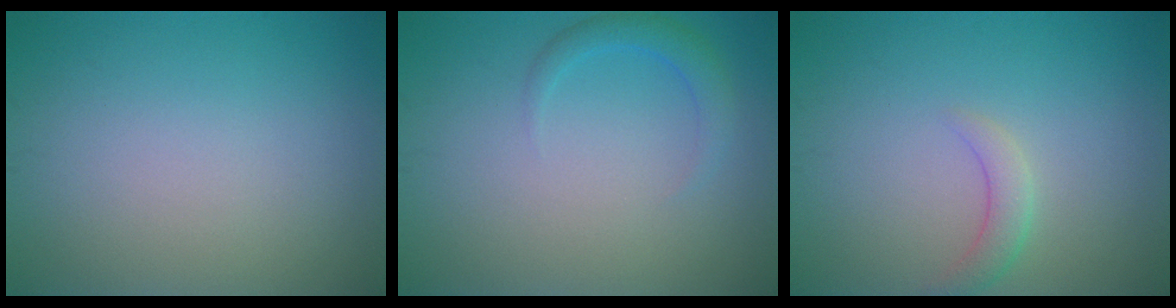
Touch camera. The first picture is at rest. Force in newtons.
{"total": 1.8, "press": 1.8, "slide": 0.1}
{"total": 1.8, "press": 1.8, "slide": 0.1}